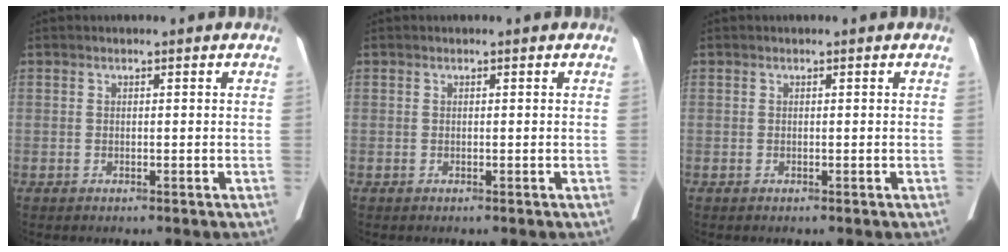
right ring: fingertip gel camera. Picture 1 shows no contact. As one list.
[{"total": 0.0}, {"total": 0.0}]